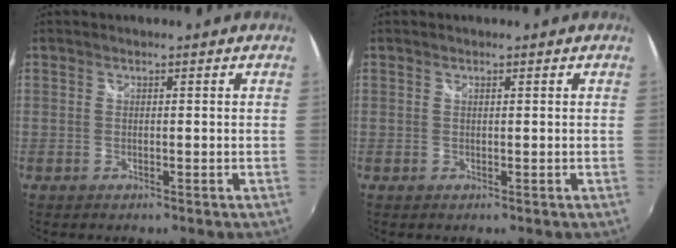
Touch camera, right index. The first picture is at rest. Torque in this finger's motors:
{"motor_torque": [-0.22, -0.18, 0.03, 0.01]}